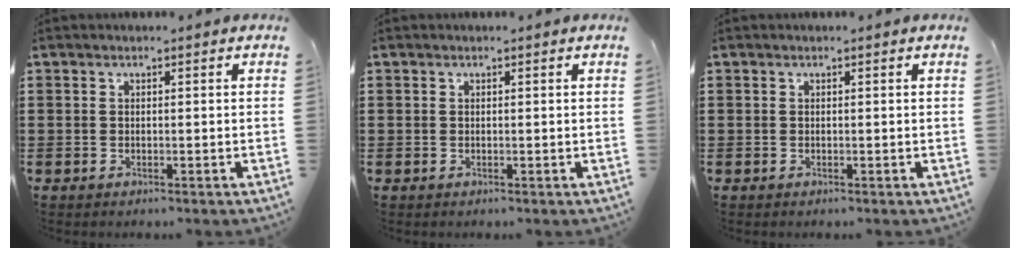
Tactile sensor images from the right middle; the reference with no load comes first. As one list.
[{"total": 0.0}, {"total": 0.0}]